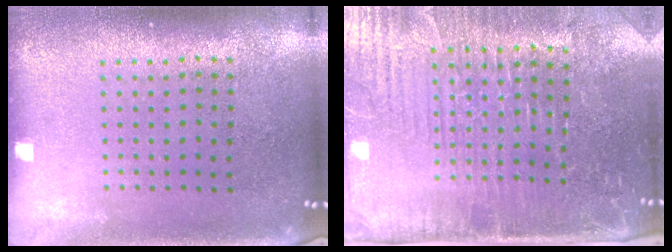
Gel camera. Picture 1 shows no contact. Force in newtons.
{"total": 5.0, "press": 4.5, "slide": 2.2}